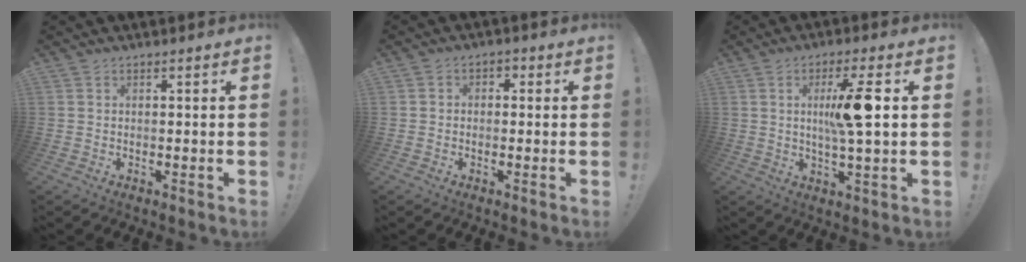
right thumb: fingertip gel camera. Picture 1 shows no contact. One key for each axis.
{"total": 2.5, "fx": -1.4, "fy": 1.8, "fz": 1.0, "tx": -0.007, "ty": 0.009, "tz": -0.028}
{"total": 10.7, "fx": 1.6, "fy": 0.5, "fz": 10.6, "tx": -0.183, "ty": -0.002, "tz": 0.018}